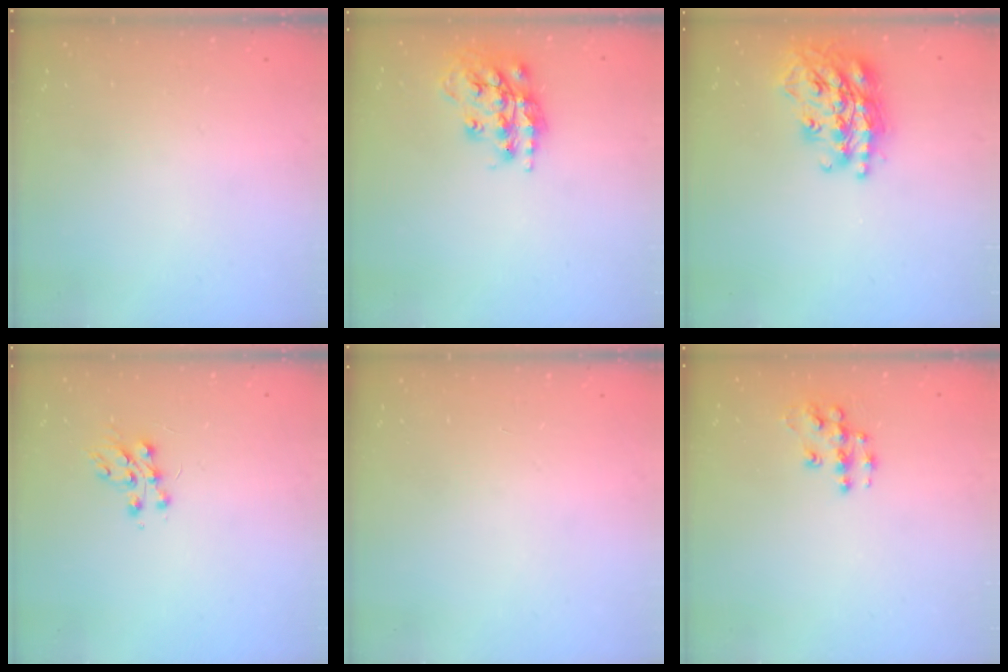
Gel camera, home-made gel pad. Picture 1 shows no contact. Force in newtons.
{"total": 16.8, "press": 16.7, "slide": 1.5}
{"total": 23.2, "press": 23.2, "slide": 1.8}
{"total": 7.9, "press": 7.8, "slide": 0.6}
{"total": 0.0}
{"total": 9.2, "press": 9.2, "slide": 0.5}